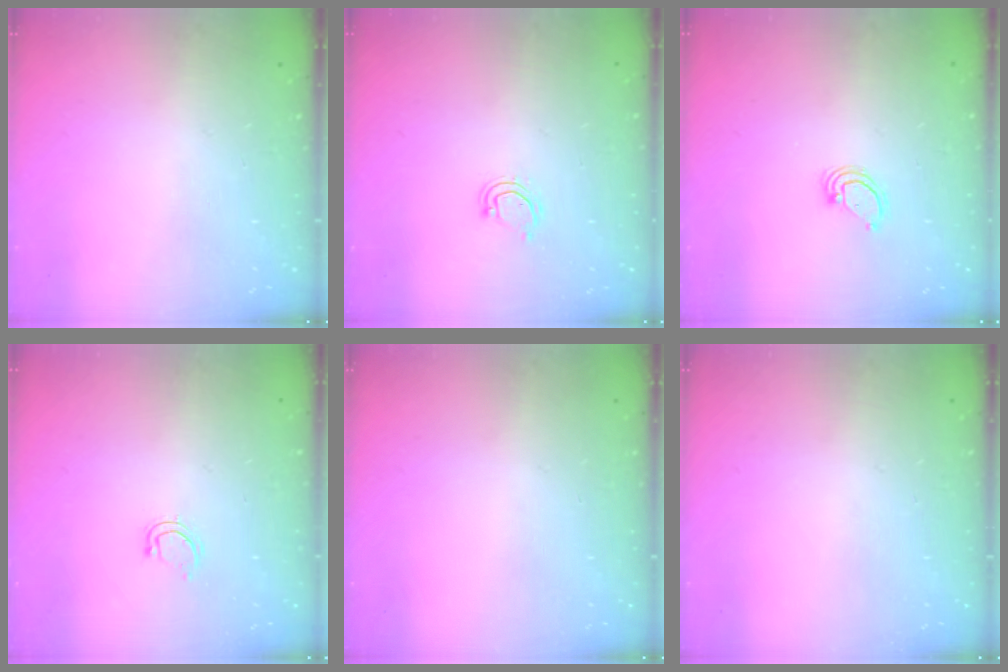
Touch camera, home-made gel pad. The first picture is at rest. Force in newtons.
{"total": 3.7, "press": 3.7, "slide": 0.3}
{"total": 3.4, "press": 3.4, "slide": 0.3}
{"total": 4.3, "press": 4.2, "slide": 1.0}
{"total": 0.0}
{"total": 0.0}